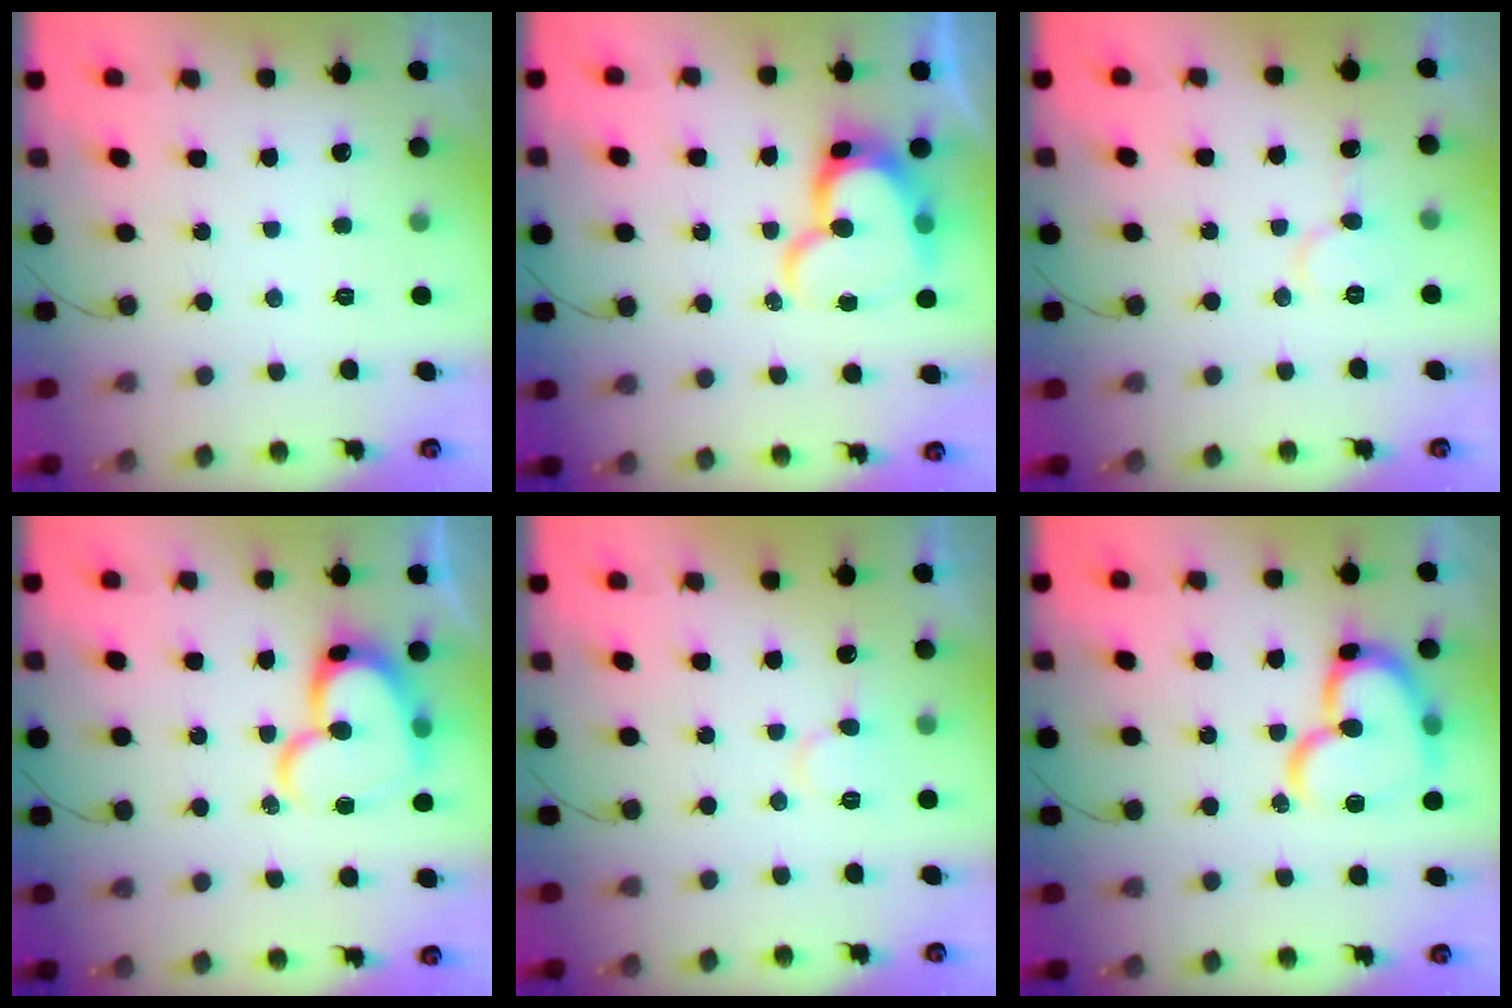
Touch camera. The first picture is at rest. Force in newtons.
{"total": 16.3, "press": 16.2, "slide": 1.2}
{"total": 5.8, "press": 5.7, "slide": 0.6}
{"total": 18.4, "press": 18.3, "slide": 1.9}
{"total": 8.6, "press": 8.6, "slide": 0.5}
{"total": 17.7, "press": 17.6, "slide": 2.0}